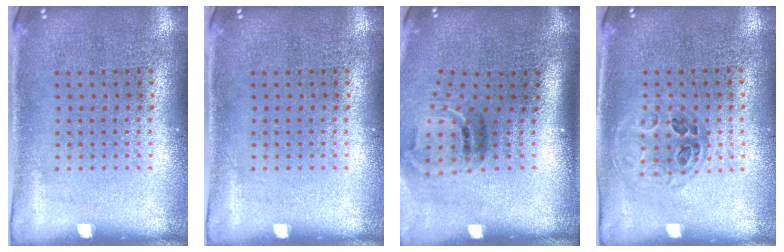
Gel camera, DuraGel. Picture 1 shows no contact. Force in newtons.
{"total": 0.0}
{"total": 2.0, "press": 1.2, "slide": 1.6}
{"total": 1.0, "press": 1.0, "slide": 0.4}